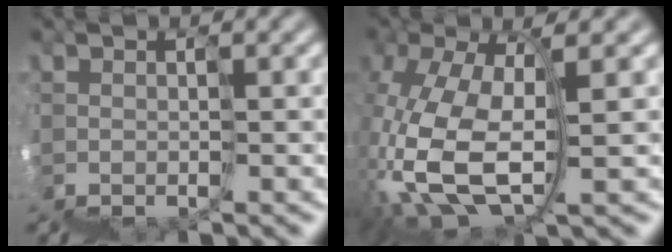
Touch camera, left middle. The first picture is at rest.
{"total": 7.1, "force": [-1.2, 3.6, 6.0], "torque": [-0.164, 0.003, -0.016]}